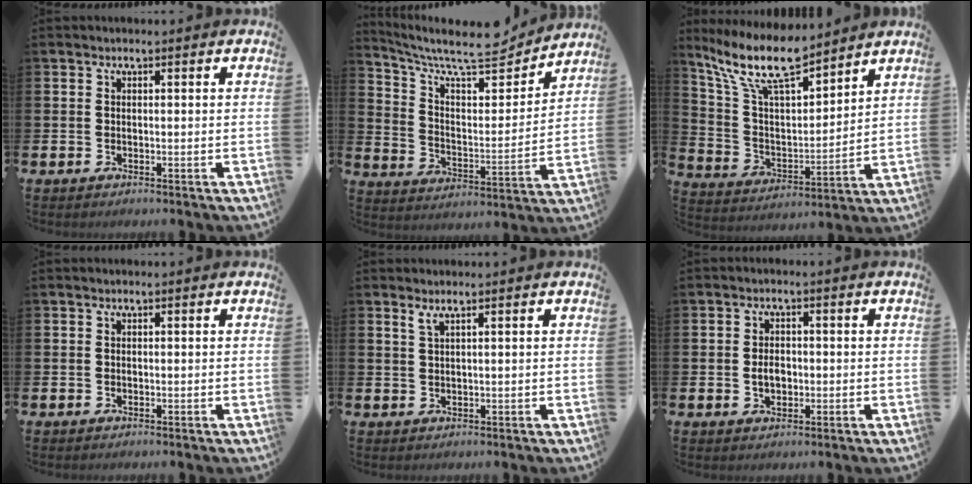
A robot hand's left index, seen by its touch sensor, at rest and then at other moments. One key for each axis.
{"total": 9.5, "fx": 8.3, "fy": 2.3, "fz": 3.9, "tx": -0.099, "ty": -0.065, "tz": 0.139}
{"total": 11.7, "fx": 9.8, "fy": 2.5, "fz": 5.9, "tx": -0.153, "ty": -0.046, "tz": 0.174}
{"total": 0.0}
{"total": 1.3, "fx": 1.1, "fy": 0.0, "fz": 0.8, "tx": -0.022, "ty": 0.003, "tz": 0.022}
{"total": 2.6, "fx": -0.2, "fy": 1.9, "fz": 1.8, "tx": -0.015, "ty": -0.002, "tz": -0.011}